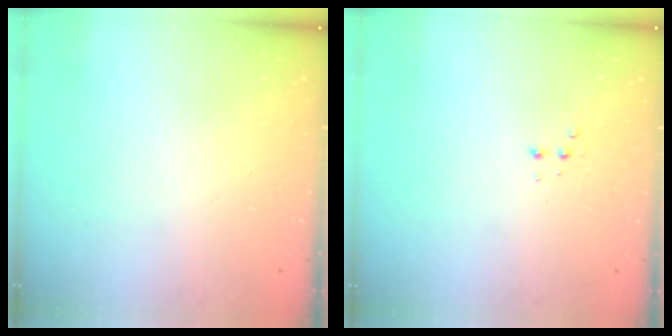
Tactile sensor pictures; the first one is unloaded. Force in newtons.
{"total": 2.9, "press": 2.7, "slide": 1.0}